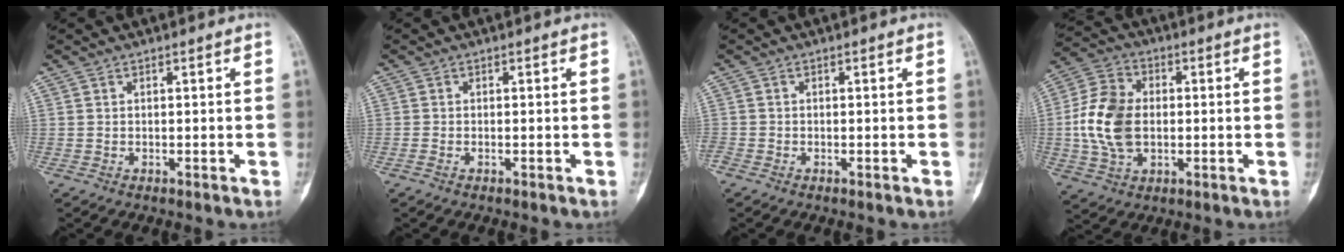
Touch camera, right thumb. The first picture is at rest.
{"total": 0.6, "force": [-0.3, 0.2, 0.5], "torque": [-0.016, -0.001, -0.007]}
{"total": 0.9, "force": [-0.5, 0.4, 0.6], "torque": [-0.021, -0.006, -0.018]}
{"total": 13.2, "force": [-0.4, 9.1, 9.6], "torque": [-0.181, 0.014, -0.008]}